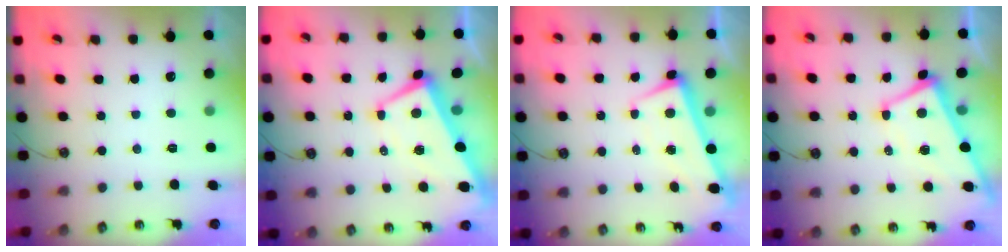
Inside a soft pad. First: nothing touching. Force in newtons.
{"total": 2.6, "press": 2.3, "slide": 1.1}
{"total": 1.6, "press": 0.5, "slide": 1.5}
{"total": 1.0, "press": 0.6, "slide": 0.8}